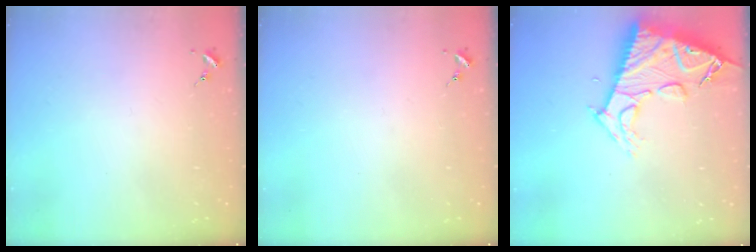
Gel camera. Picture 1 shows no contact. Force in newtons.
{"total": 0.0}
{"total": 14.6, "press": 14.5, "slide": 1.3}